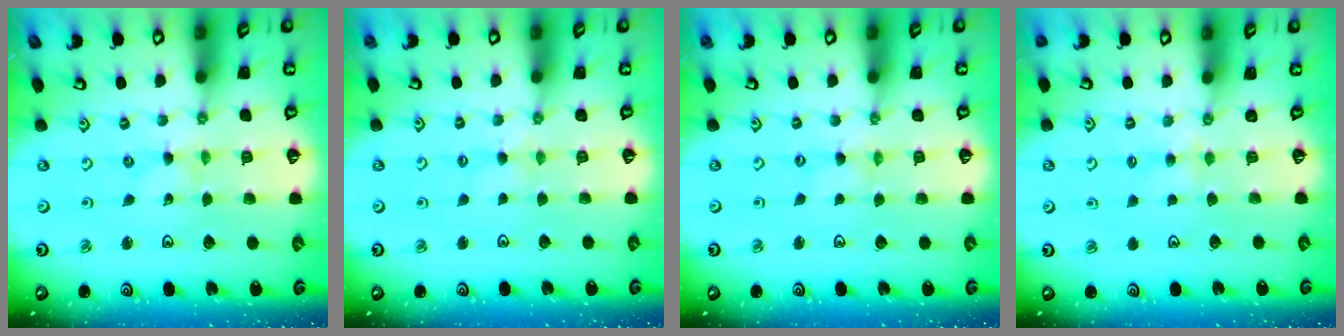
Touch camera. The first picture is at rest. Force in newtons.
{"total": 2.0, "press": 1.9, "slide": 0.3}
{"total": 0.0}
{"total": 2.7, "press": 2.6, "slide": 0.4}